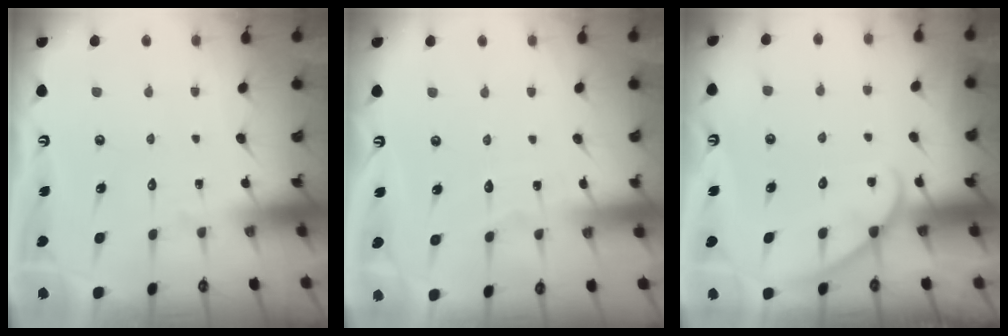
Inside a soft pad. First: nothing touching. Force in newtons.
{"total": 2.8, "press": 2.8, "slide": 0.3}
{"total": 4.6, "press": 4.6, "slide": 0.5}